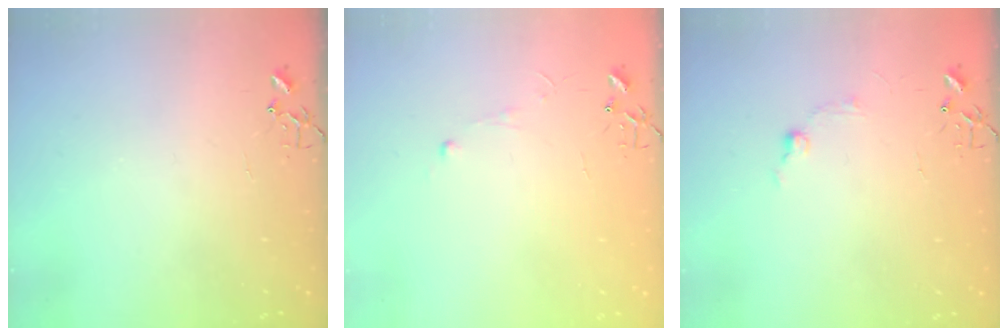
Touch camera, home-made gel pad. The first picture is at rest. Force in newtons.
{"total": 3.9, "press": 3.8, "slide": 0.4}
{"total": 6.4, "press": 6.3, "slide": 0.9}